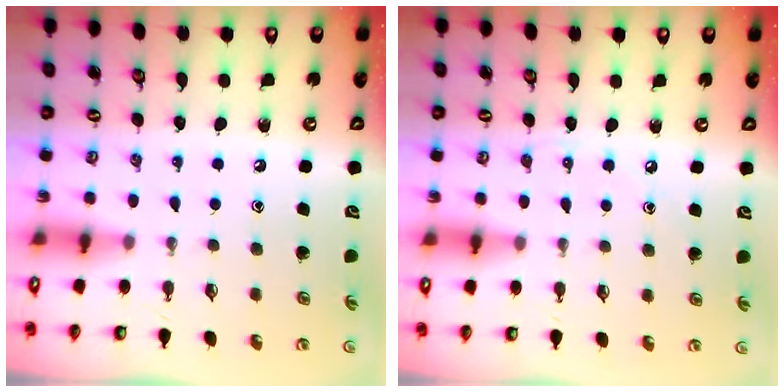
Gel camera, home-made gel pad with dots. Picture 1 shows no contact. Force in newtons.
{"total": 3.2, "press": 3.2, "slide": 0.6}